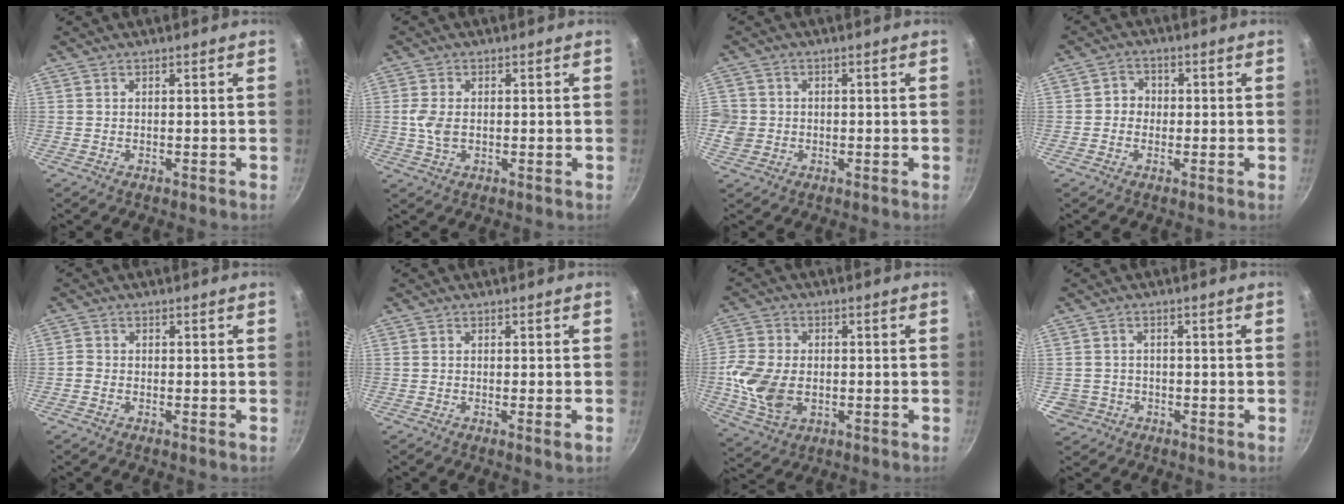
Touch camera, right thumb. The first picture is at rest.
{"total": 4.0, "force": [0.1, 2.4, 3.2], "torque": [-0.071, 0.001, 0.001]}
{"total": 5.0, "force": [-0.5, 4.7, 1.5], "torque": [-0.021, 0.010, -0.010]}
{"total": 3.3, "force": [-0.3, 3.1, 1.1], "torque": [0.006, 0.010, -0.013]}
{"total": 1.3, "force": [-0.7, 0.8, 0.7], "torque": [-0.020, 0.005, -0.021]}
{"total": 1.5, "force": [-0.4, 0.1, 1.4], "torque": [-0.028, -0.004, -0.010]}
{"total": 11.6, "force": [-1.4, 8.1, 8.1], "torque": [-0.159, 0.002, -0.025]}
{"total": 4.2, "force": [-1.1, 3.9, 1.1], "torque": [-0.009, 0.021, -0.008]}